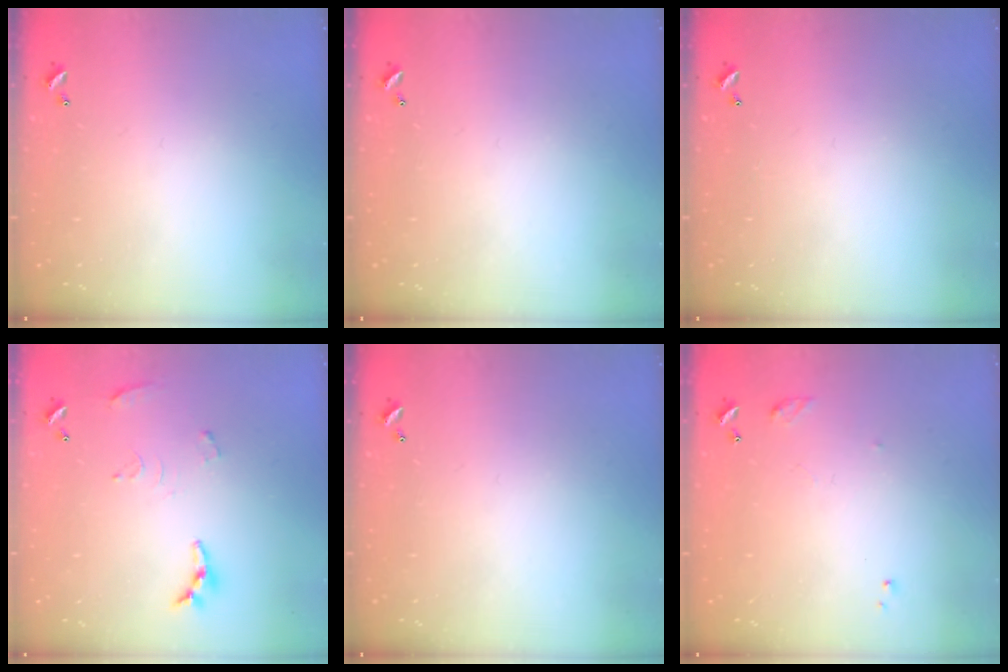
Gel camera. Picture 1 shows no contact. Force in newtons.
{"total": 0.0}
{"total": 0.0}
{"total": 6.7, "press": 6.6, "slide": 0.6}
{"total": 0.0}
{"total": 6.2, "press": 6.2, "slide": 0.6}